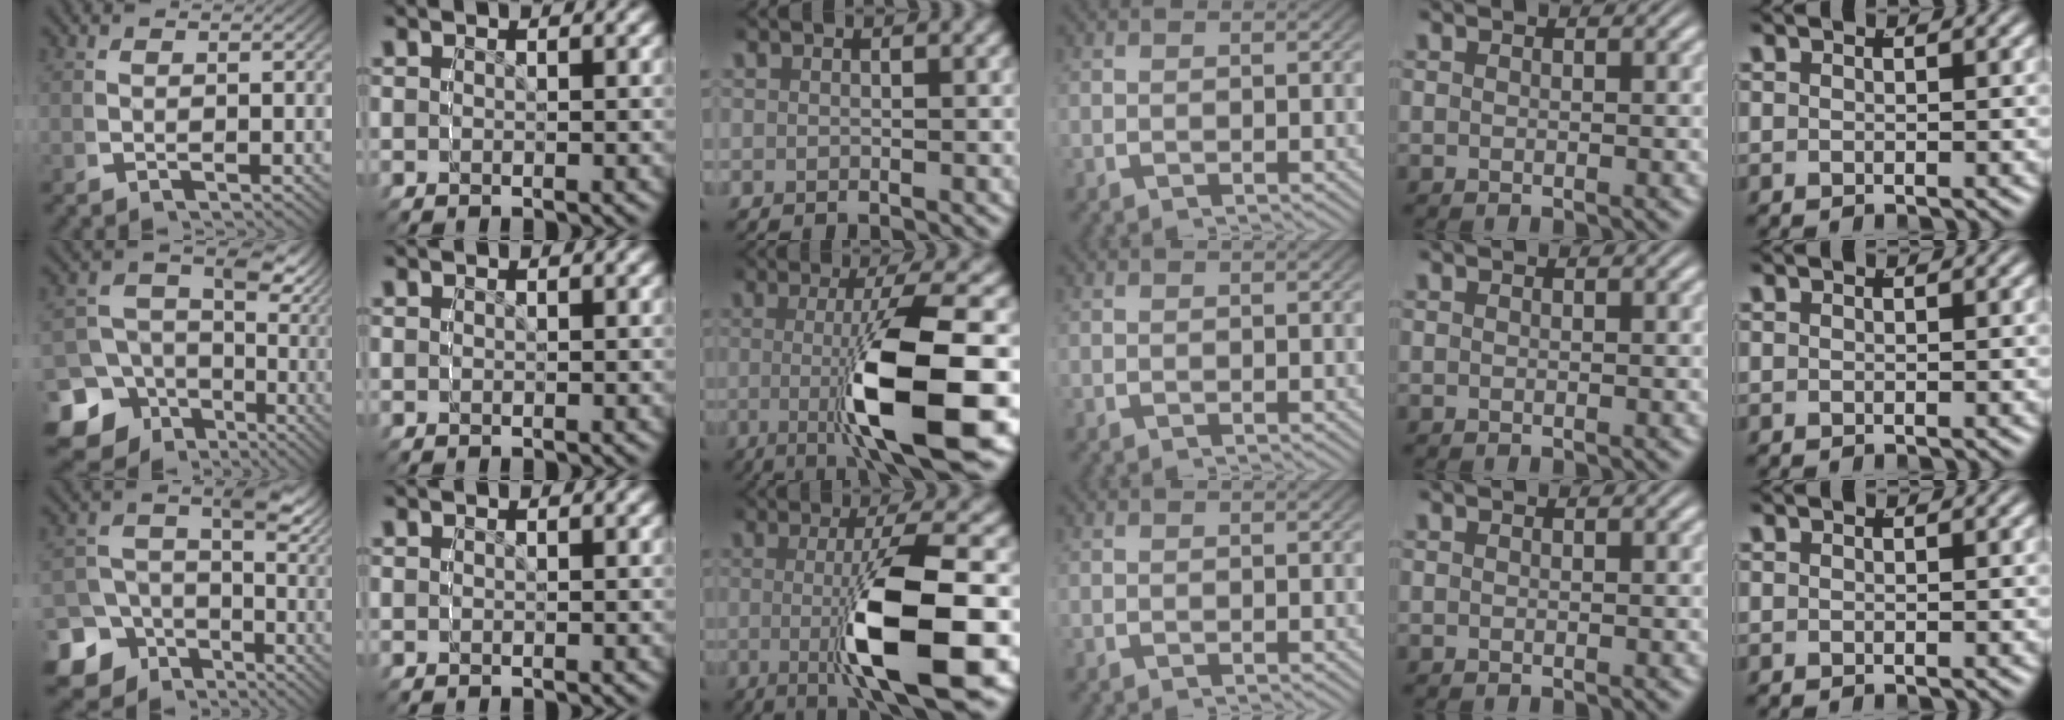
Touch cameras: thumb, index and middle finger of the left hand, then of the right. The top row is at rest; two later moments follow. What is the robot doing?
{"motion": "grasp_and_lifting", "object": "cloth"}